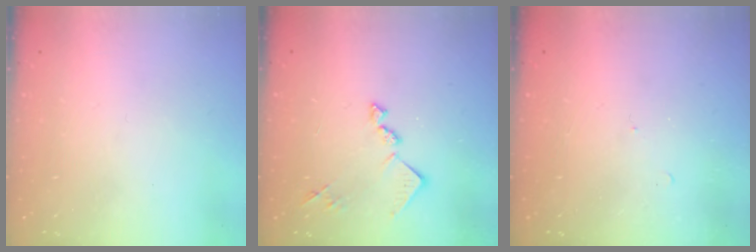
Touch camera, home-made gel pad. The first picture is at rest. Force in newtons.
{"total": 11.2, "press": 11.2, "slide": 0.6}
{"total": 5.4, "press": 5.3, "slide": 0.6}